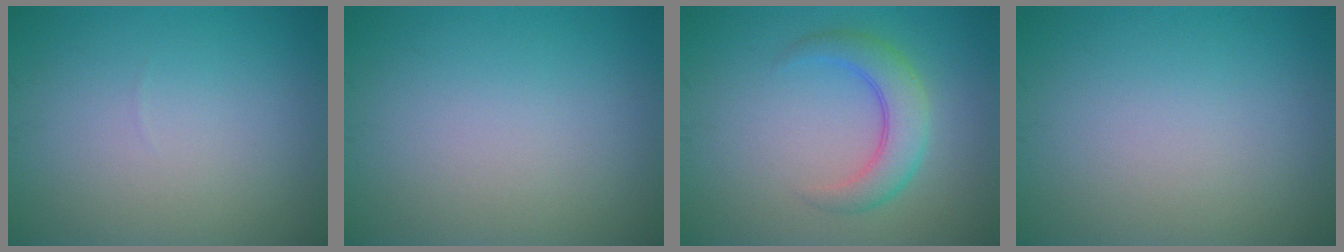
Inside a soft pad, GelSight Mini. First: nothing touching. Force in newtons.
{"total": 0.0}
{"total": 3.9, "press": 3.9, "slide": 0.2}
{"total": 0.0}